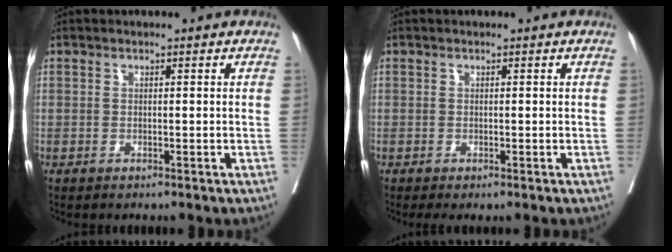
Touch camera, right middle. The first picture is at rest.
{"total": 0.8, "force": [-0.5, 0.3, 0.6], "torque": [-0.007, -0.003, -0.005]}